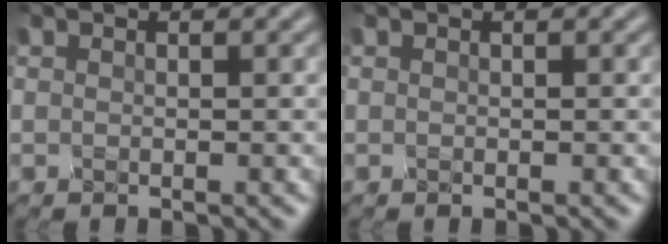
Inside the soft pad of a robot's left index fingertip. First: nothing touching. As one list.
[{"total": 0.0}]